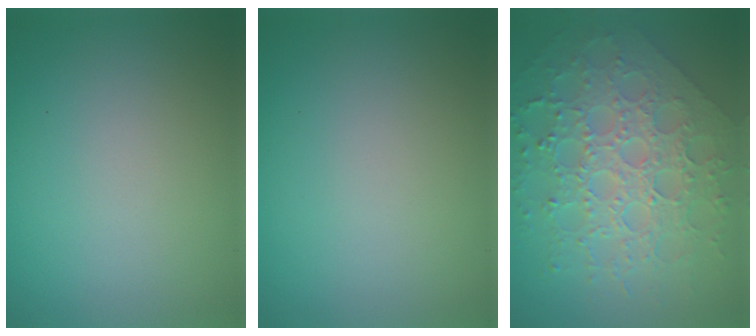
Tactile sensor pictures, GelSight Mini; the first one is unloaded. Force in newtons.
{"total": 0.0}
{"total": 8.4, "press": 6.1, "slide": 5.8}